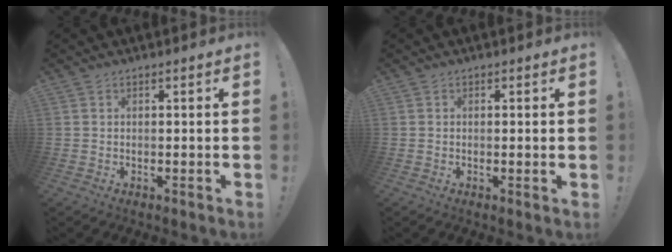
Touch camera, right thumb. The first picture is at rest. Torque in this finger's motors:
{"motor_torque": [0.02, -0.07, -0.06, 0.02, 0.07]}